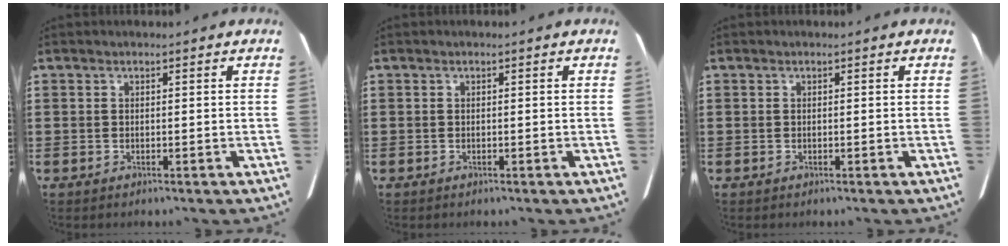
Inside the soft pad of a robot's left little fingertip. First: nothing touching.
{"total": 0.0}
{"total": 0.0}